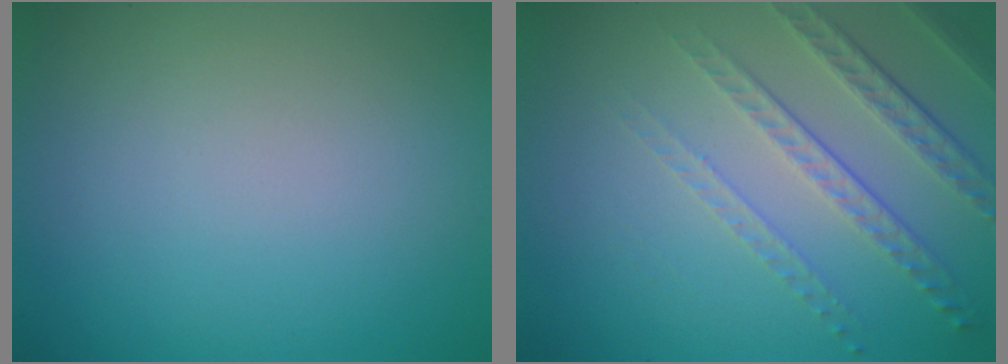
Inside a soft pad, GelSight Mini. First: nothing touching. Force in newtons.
{"total": 4.8, "press": 3.2, "slide": 3.5}